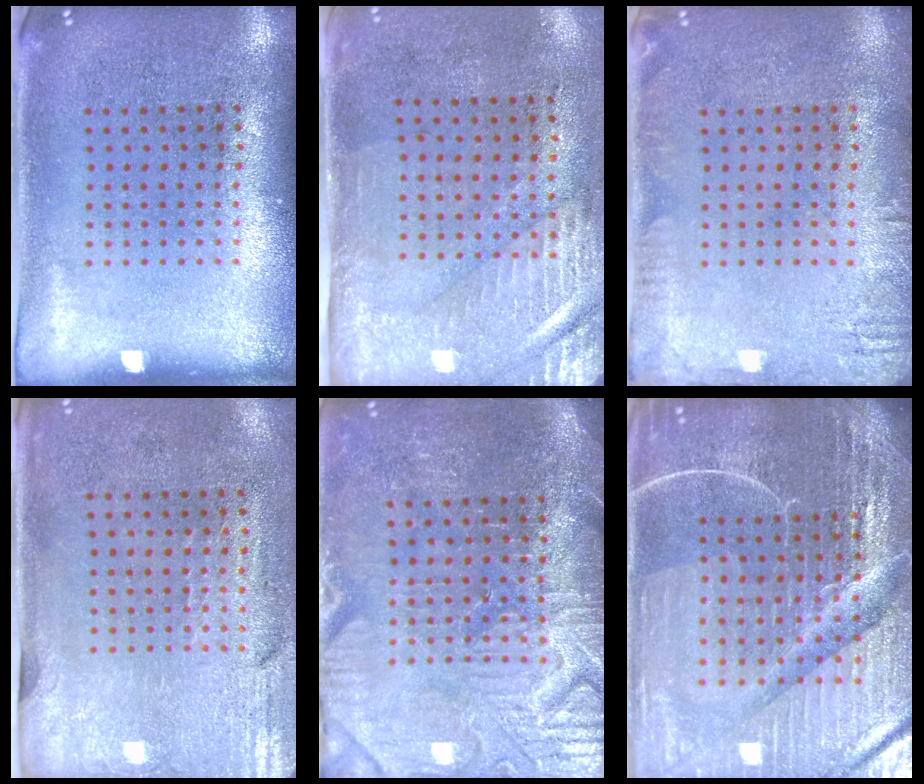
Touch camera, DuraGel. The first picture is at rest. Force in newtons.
{"total": 3.0, "press": 2.4, "slide": 1.6}
{"total": 1.9, "press": 1.9, "slide": 0.3}
{"total": 2.9, "press": 2.5, "slide": 1.5}
{"total": 4.0, "press": 3.8, "slide": 1.4}
{"total": 6.8, "press": 6.0, "slide": 3.2}